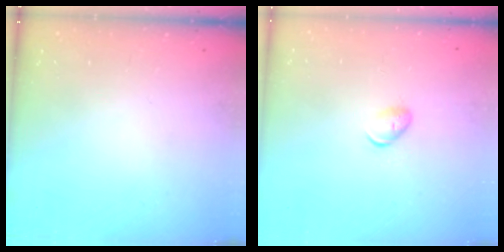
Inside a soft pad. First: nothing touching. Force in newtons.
{"total": 4.7, "press": 4.6, "slide": 0.8}